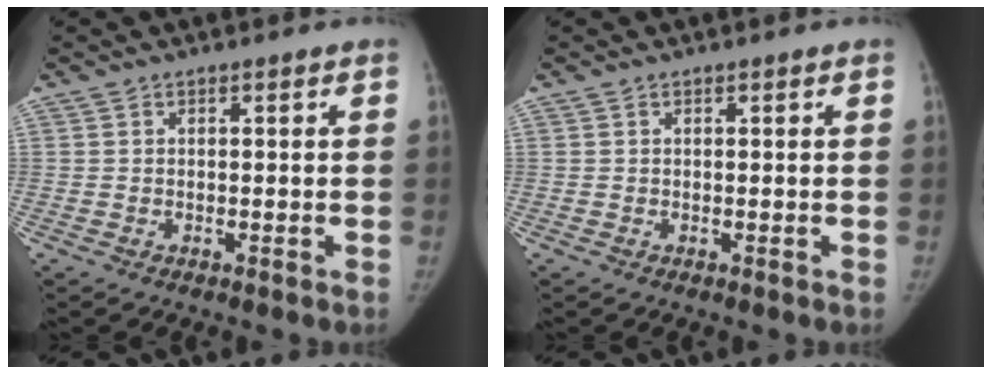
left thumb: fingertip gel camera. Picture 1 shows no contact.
{"total": 0.0}